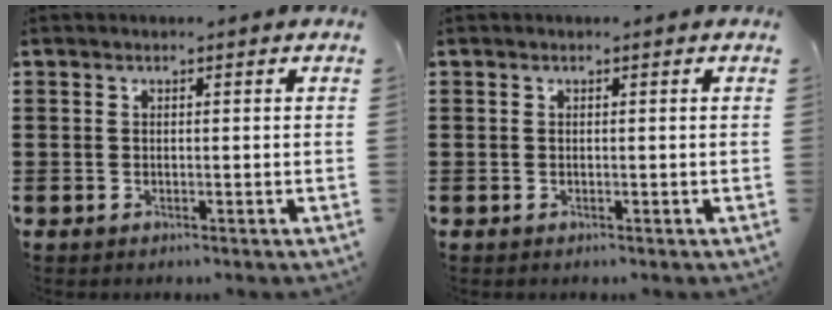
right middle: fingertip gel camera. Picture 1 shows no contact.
{"total": 0.0}